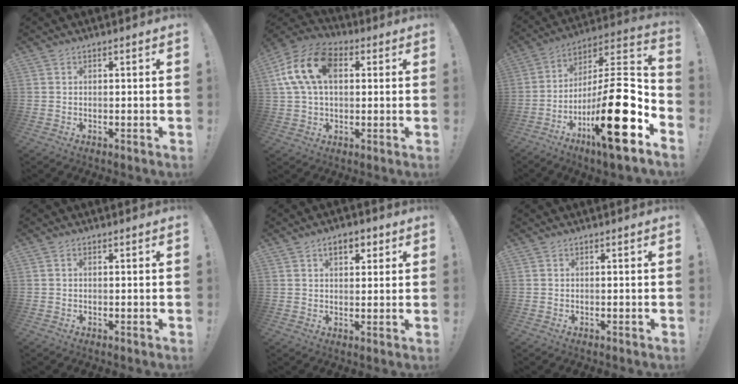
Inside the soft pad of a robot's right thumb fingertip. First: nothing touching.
{"total": 16.6, "force": [3.8, 10.6, 12.2], "torque": [-0.239, 0.012, 0.069]}
{"total": 24.1, "force": [-9.3, 5.2, 21.6], "torque": [-0.355, 0.033, -0.161]}
{"total": 0.0}
{"total": 5.3, "force": [2.4, 3.1, 3.5], "torque": [-0.042, -0.002, 0.037]}
{"total": 0.0}